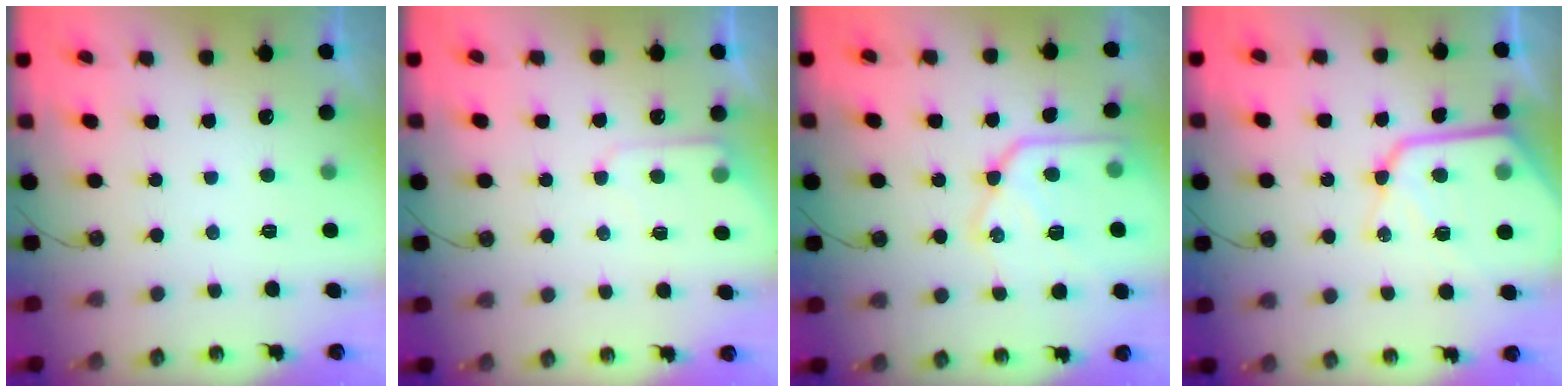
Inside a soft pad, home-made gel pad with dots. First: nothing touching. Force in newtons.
{"total": 4.9, "press": 4.9, "slide": 0.6}
{"total": 16.8, "press": 16.8, "slide": 0.8}
{"total": 16.1, "press": 16.1, "slide": 1.6}